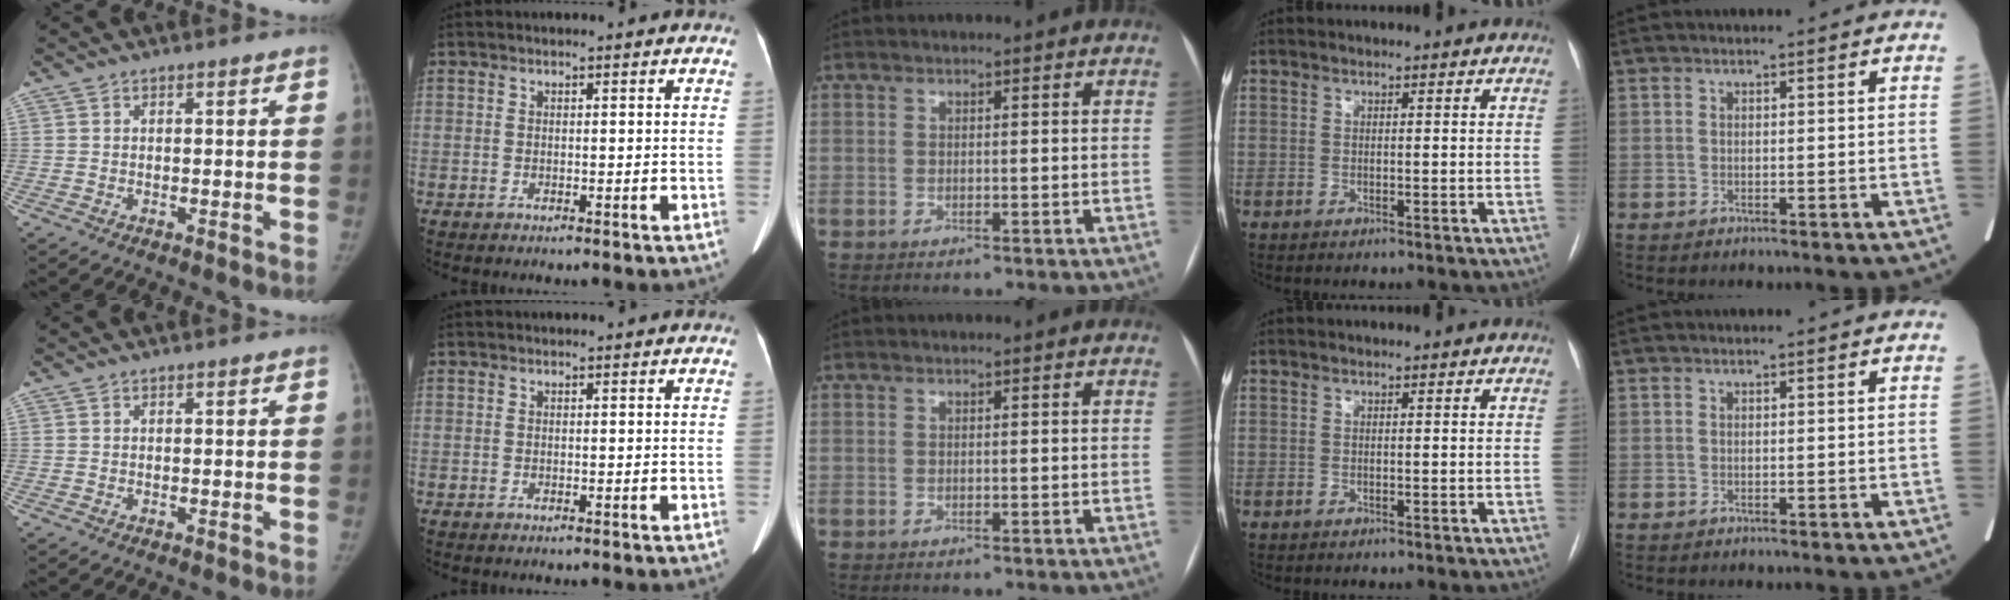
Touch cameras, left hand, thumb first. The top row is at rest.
{}